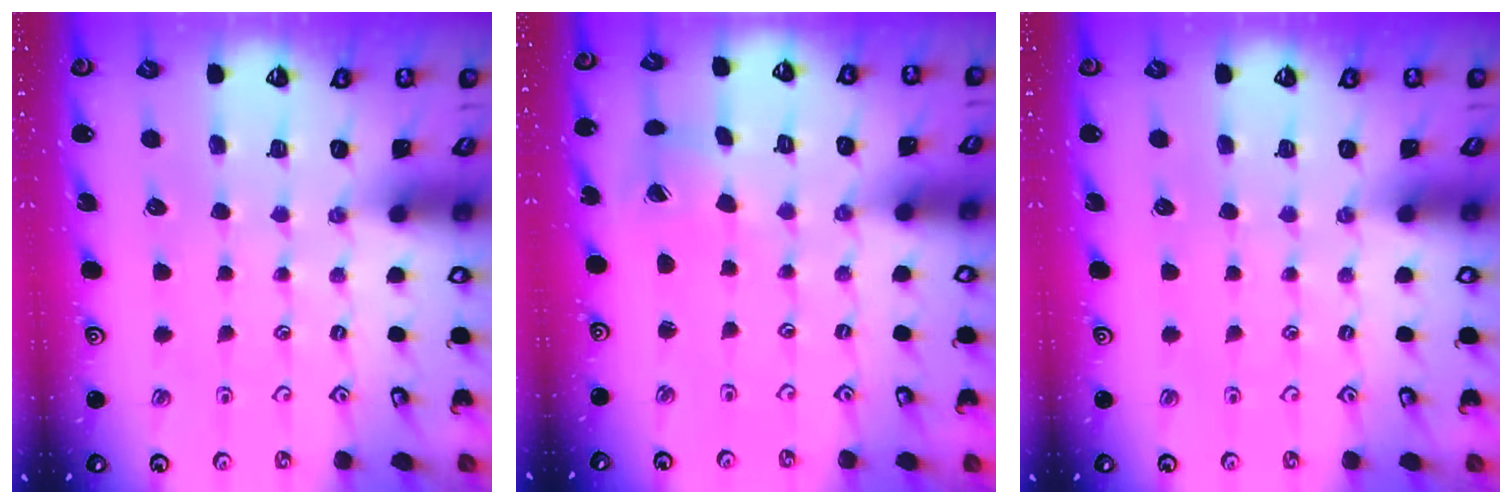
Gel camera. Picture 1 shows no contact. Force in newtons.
{"total": 2.5, "press": 2.5, "slide": 0.4}
{"total": 0.0}